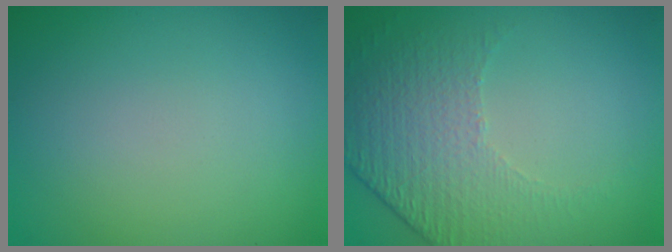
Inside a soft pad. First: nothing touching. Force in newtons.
{"total": 4.7, "press": 3.1, "slide": 3.5}